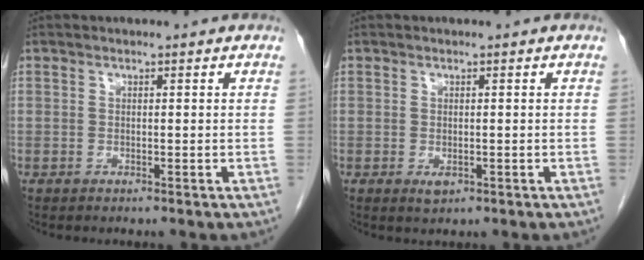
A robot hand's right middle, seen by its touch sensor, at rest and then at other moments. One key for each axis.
{"total": 1.4, "fx": -0.4, "fy": 0.8, "fz": 1.0, "tx": -0.015, "ty": -0.002, "tz": 0.000}